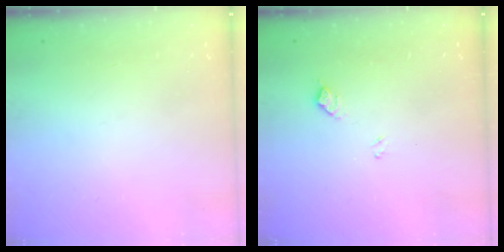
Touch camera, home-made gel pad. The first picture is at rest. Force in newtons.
{"total": 8.0, "press": 8.0, "slide": 0.7}